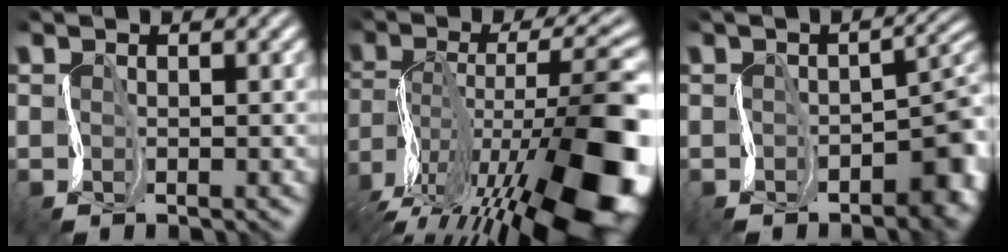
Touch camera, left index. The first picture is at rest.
{"total": 16.8, "force": [-5.4, 7.0, 14.2], "torque": [-0.234, 0.030, -0.090]}
{"total": 6.7, "force": [-3.0, 3.0, 5.2], "torque": [-0.054, -0.001, -0.044]}